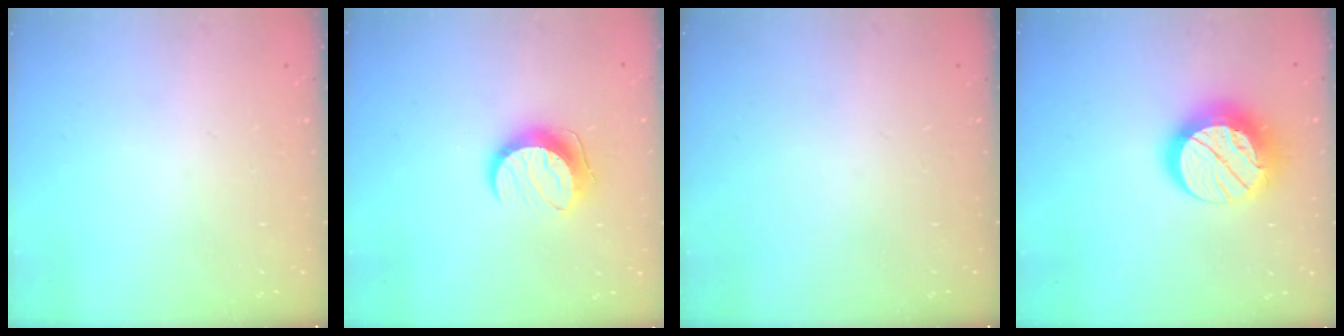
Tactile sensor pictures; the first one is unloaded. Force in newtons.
{"total": 10.0, "press": 10.0, "slide": 0.4}
{"total": 0.0}
{"total": 15.0, "press": 15.0, "slide": 1.0}